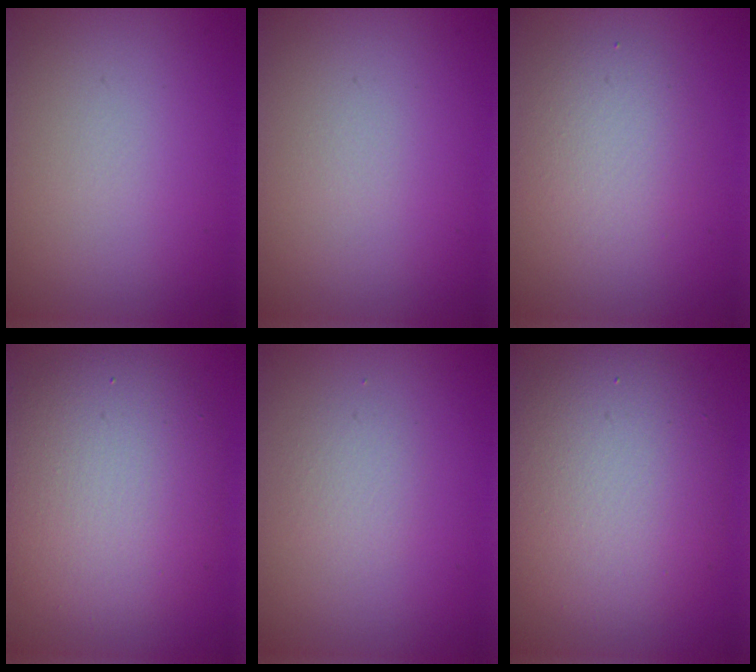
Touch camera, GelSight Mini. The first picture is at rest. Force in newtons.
{"total": 0.0}
{"total": 2.9, "press": 2.8, "slide": 0.3}
{"total": 8.0, "press": 8.0, "slide": 0.2}
{"total": 1.2, "press": 1.2, "slide": 0.0}
{"total": 7.8, "press": 7.8, "slide": 0.3}